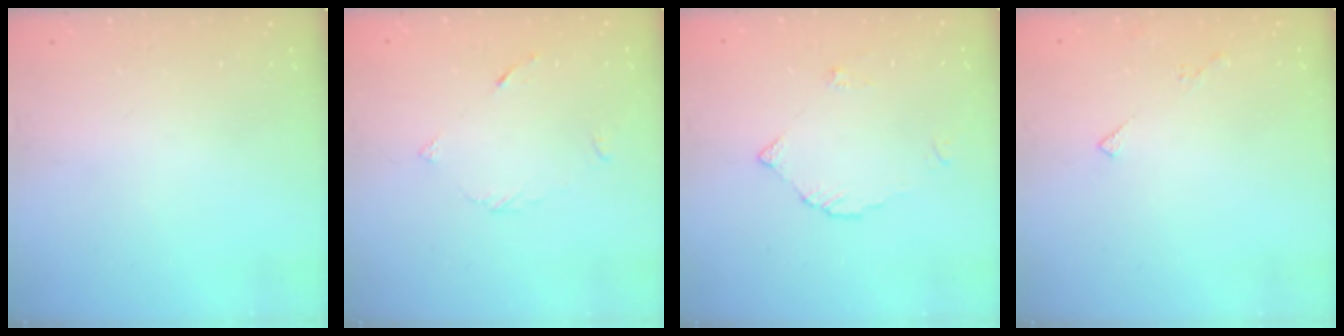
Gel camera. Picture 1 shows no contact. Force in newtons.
{"total": 3.6, "press": 3.6, "slide": 0.5}
{"total": 3.0, "press": 3.0, "slide": 0.3}
{"total": 2.5, "press": 2.4, "slide": 0.5}